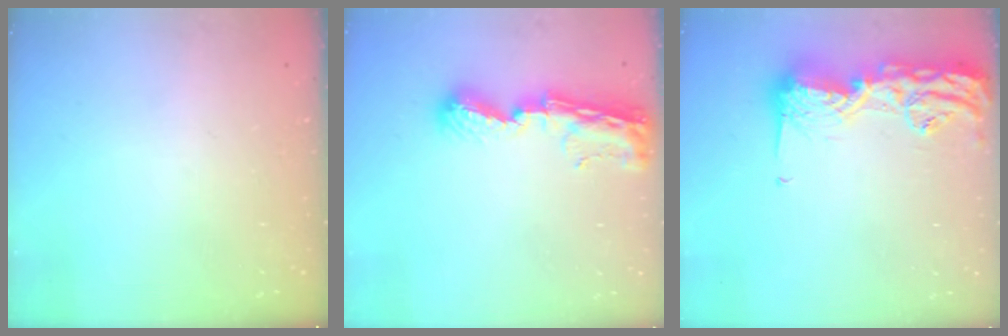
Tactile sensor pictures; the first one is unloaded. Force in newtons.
{"total": 9.8, "press": 9.7, "slide": 1.0}
{"total": 17.7, "press": 17.6, "slide": 0.9}